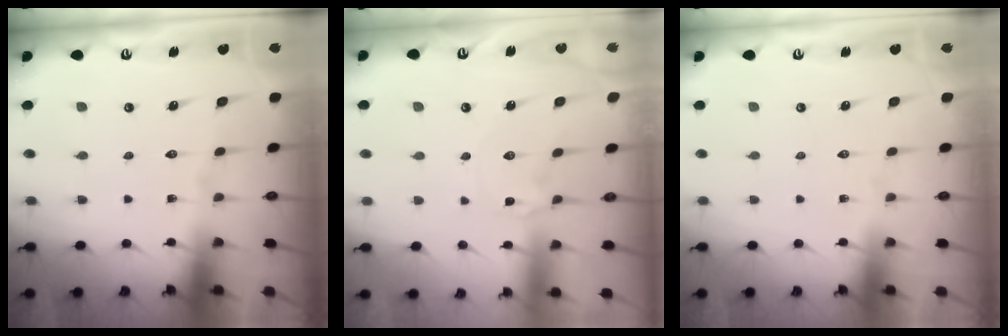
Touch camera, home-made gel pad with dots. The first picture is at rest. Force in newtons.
{"total": 2.1, "press": 2.1, "slide": 0.1}
{"total": 0.0}